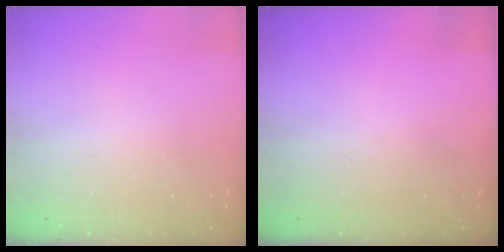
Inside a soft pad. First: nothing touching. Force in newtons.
{"total": 0.0}